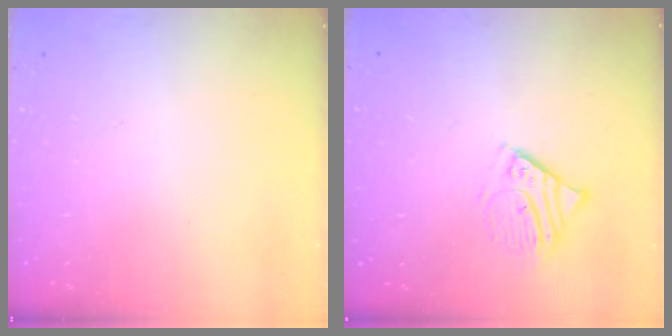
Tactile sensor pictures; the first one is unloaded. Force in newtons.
{"total": 5.6, "press": 5.6, "slide": 0.5}